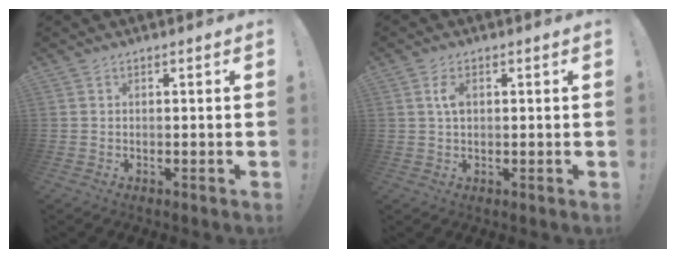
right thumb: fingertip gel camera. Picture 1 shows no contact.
{"total": 3.6, "force": [0.9, 2.0, 2.8], "torque": [-0.045, 0.001, 0.012]}